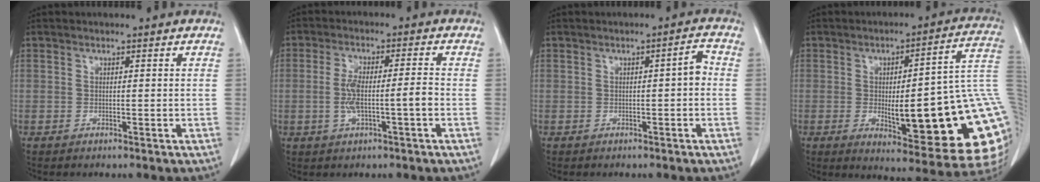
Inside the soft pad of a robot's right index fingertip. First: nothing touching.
{"total": 6.4, "force": [-1.3, 0.9, 6.2], "torque": [-0.127, 0.012, -0.021]}
{"total": 2.3, "force": [-0.2, 0.4, 2.2], "torque": [-0.030, 0.007, -0.004]}
{"total": 26.8, "force": [-3.0, 5.5, 26.1], "torque": [-0.235, 0.013, -0.031]}